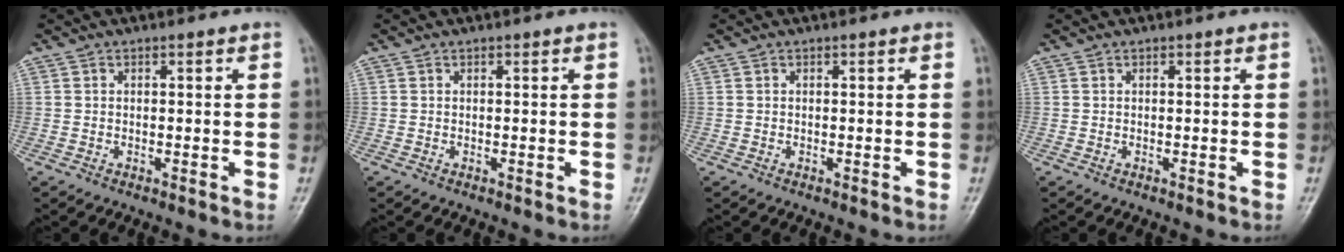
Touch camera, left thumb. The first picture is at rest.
{"total": 0.0}
{"total": 0.0}
{"total": 0.0}